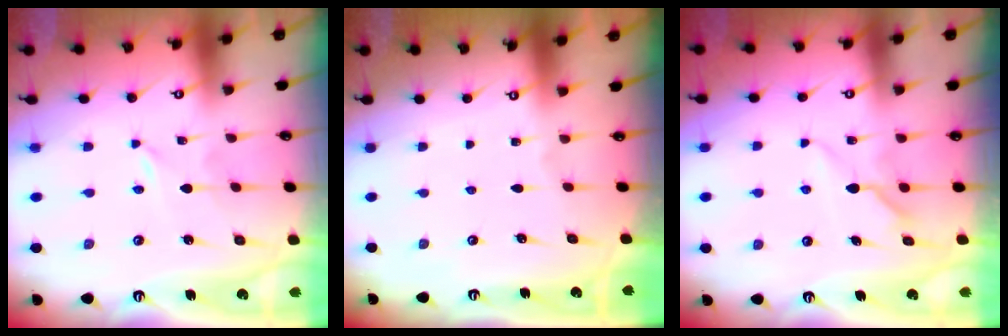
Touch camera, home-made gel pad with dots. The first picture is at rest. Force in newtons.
{"total": 0.0}
{"total": 7.1, "press": 7.1, "slide": 0.2}